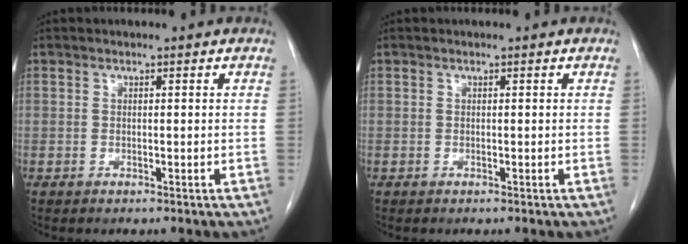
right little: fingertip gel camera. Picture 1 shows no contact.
{"total": 0.0}